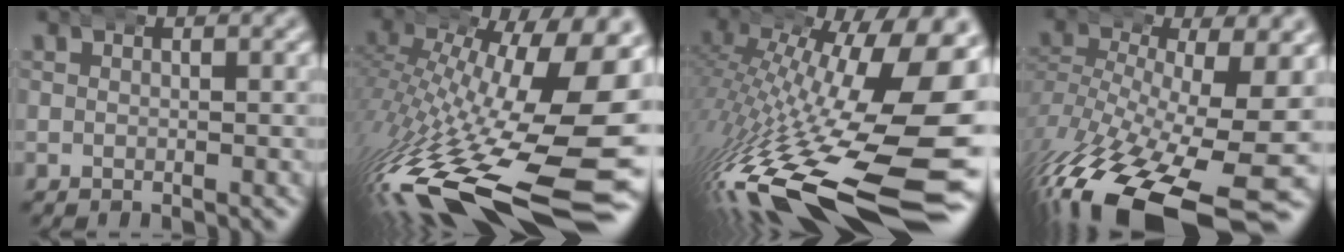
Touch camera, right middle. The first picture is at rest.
{"total": 16.2, "force": [-7.1, 5.8, 13.3], "torque": [-0.231, -0.053, -0.072]}
{"total": 18.4, "force": [-6.8, 7.1, 15.6], "torque": [-0.275, -0.060, -0.061]}
{"total": 11.0, "force": [-6.7, 3.4, 8.0], "torque": [-0.165, -0.048, -0.083]}